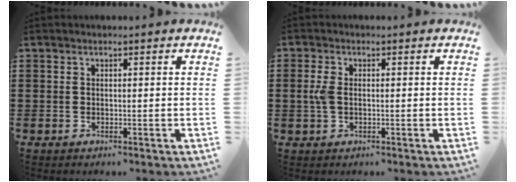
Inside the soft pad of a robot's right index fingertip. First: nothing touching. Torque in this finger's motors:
{"motor_torque": [0.80, -0.03, 0.16, 0.10]}